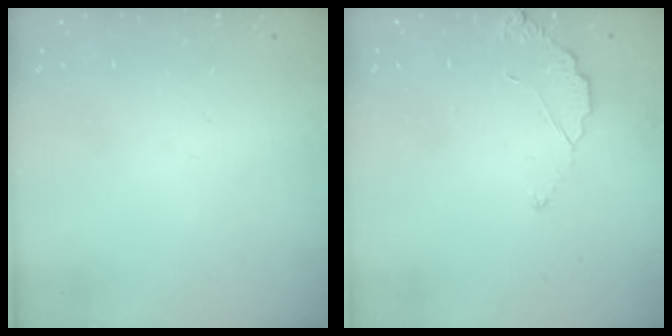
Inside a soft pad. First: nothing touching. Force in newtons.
{"total": 3.5, "press": 3.5, "slide": 0.3}